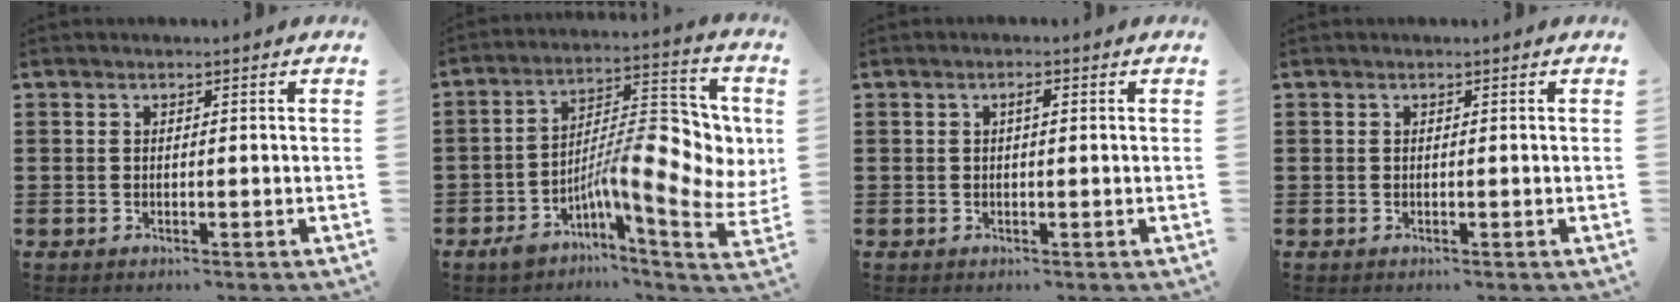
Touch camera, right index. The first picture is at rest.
{"total": 13.9, "force": [-1.1, 4.7, 13.0], "torque": [-0.186, -0.018, -0.020]}
{"total": 1.2, "force": [0.2, 0.3, 1.1], "torque": [-0.023, 0.003, 0.003]}
{"total": 0.0}